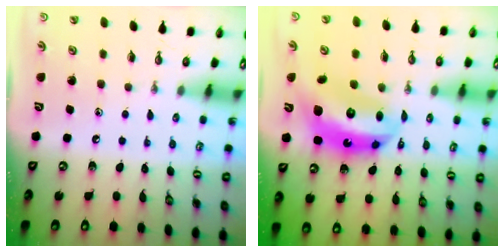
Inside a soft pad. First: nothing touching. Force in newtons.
{"total": 13.7, "press": 13.6, "slide": 1.8}